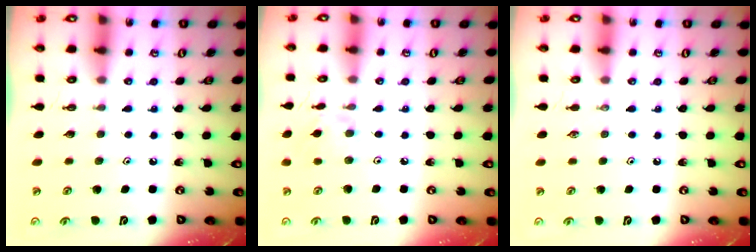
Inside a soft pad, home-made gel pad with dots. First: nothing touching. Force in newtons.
{"total": 3.0, "press": 2.9, "slide": 0.5}
{"total": 0.0}